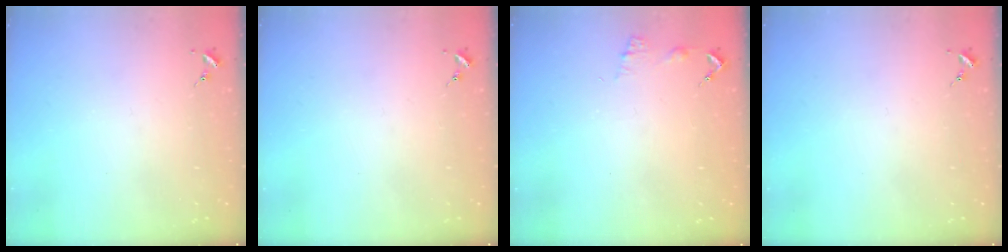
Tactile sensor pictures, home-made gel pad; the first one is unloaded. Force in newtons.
{"total": 0.0}
{"total": 6.7, "press": 6.7, "slide": 0.5}
{"total": 0.0}